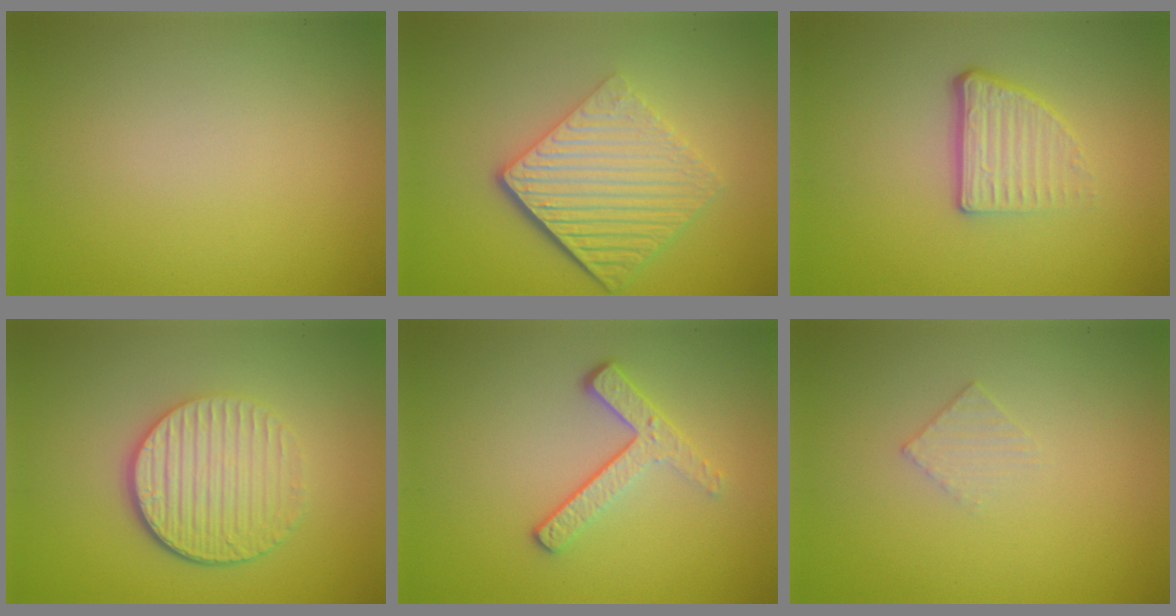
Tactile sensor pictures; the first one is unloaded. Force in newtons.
{"total": 7.0, "press": 4.5, "slide": 5.3}
{"total": 3.6, "press": 2.3, "slide": 2.8}
{"total": 5.3, "press": 3.8, "slide": 3.6}
{"total": 3.3, "press": 2.3, "slide": 2.3}
{"total": 1.1, "press": 1.1, "slide": 0.0}